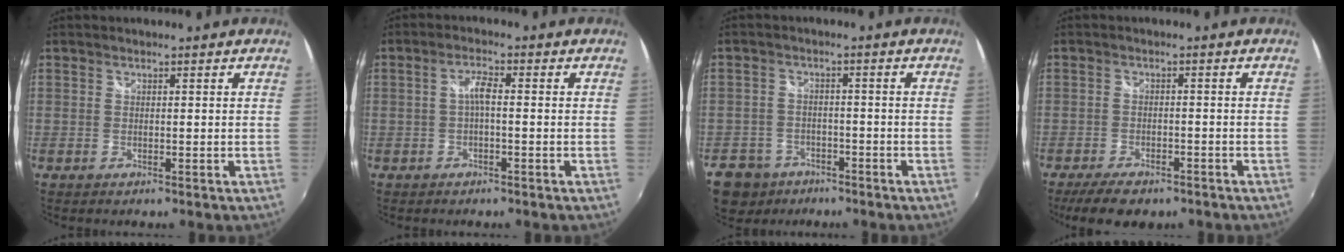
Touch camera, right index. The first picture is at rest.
{"total": 2.6, "force": [-0.5, 0.5, 2.5], "torque": [-0.050, 0.008, -0.007]}
{"total": 8.0, "force": [-5.1, 6.0, 1.5], "torque": [-0.058, 0.019, -0.085]}
{"total": 8.2, "force": [-6.2, 3.3, 4.1], "torque": [-0.102, -0.013, -0.100]}